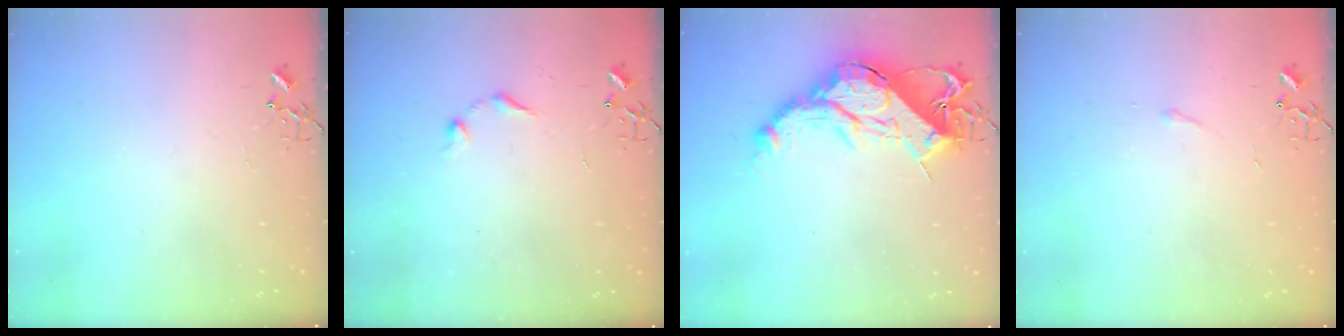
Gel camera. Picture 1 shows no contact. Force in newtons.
{"total": 7.1, "press": 7.1, "slide": 0.8}
{"total": 19.8, "press": 19.8, "slide": 1.2}
{"total": 2.9, "press": 2.9, "slide": 0.5}